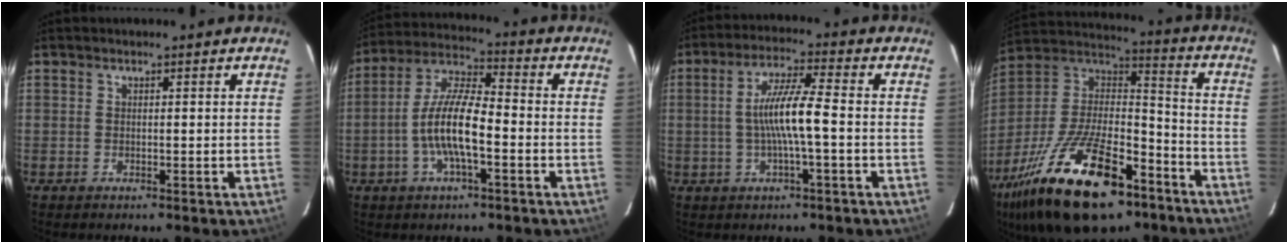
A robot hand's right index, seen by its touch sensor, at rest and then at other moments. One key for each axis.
{"total": 11.3, "fx": -3.2, "fy": 3.0, "fz": 10.4, "tx": -0.216, "ty": 0.003, "tz": -0.064}
{"total": 7.9, "fx": -1.0, "fy": -0.1, "fz": 7.8, "tx": -0.152, "ty": 0.004, "tz": -0.017}
{"total": 28.4, "fx": -17.0, "fy": 12.0, "fz": 19.3, "tx": -0.380, "ty": -0.018, "tz": -0.275}